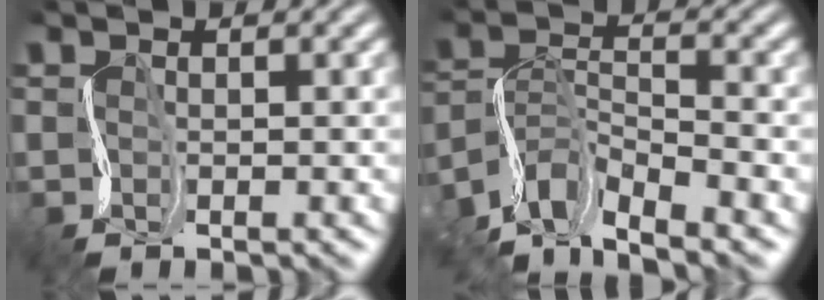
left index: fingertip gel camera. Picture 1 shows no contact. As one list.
[{"total": 7.0, "force": [-5.6, 2.4, 3.4], "torque": [-0.060, 0.006, -0.116]}]